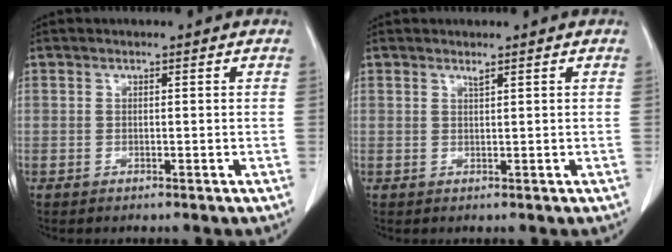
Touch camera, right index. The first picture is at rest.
{"total": 0.6, "force": [0.5, -0.2, 0.3], "torque": [-0.013, -0.008, 0.013]}